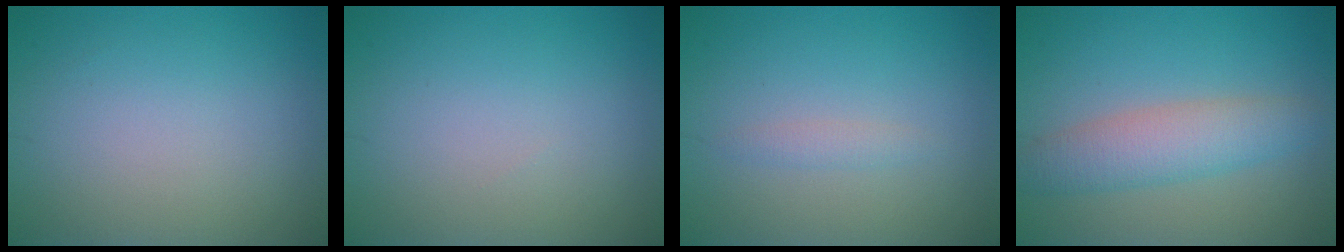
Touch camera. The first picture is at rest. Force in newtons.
{"total": 0.0}
{"total": 1.0, "press": 1.0, "slide": 0.1}
{"total": 4.3, "press": 4.3, "slide": 0.1}